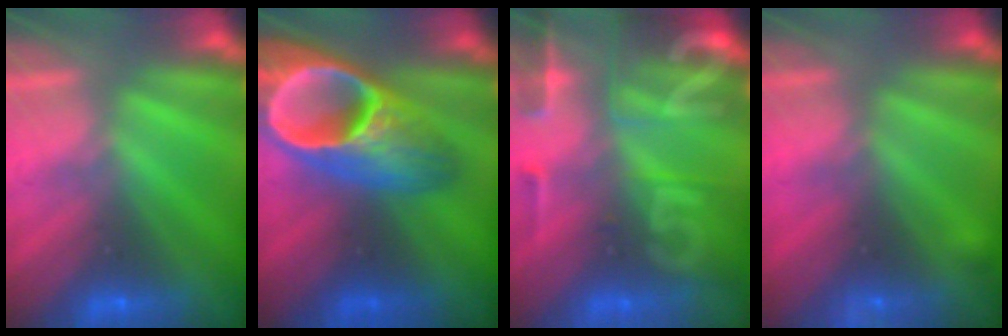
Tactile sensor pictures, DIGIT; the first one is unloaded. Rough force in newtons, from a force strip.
{"total": 9.6}
{"total": 9.1}
{"total": 2.4}